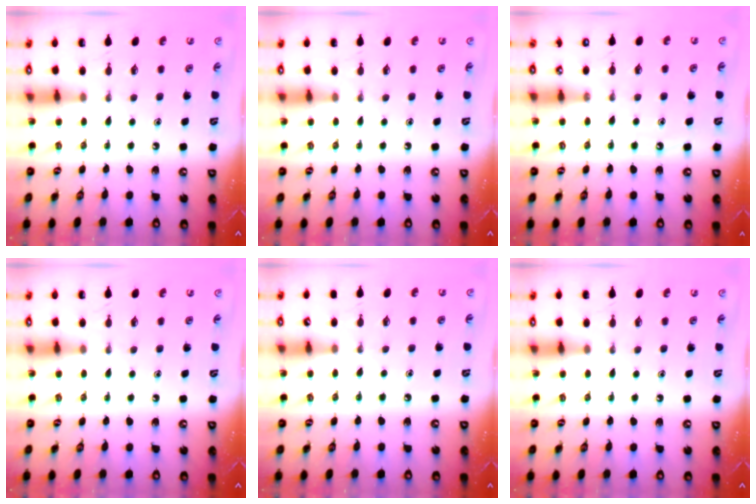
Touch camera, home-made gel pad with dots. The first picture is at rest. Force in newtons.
{"total": 0.0}
{"total": 5.3, "press": 5.2, "slide": 0.5}
{"total": 0.0}
{"total": 2.8, "press": 2.8, "slide": 0.4}
{"total": 0.0}